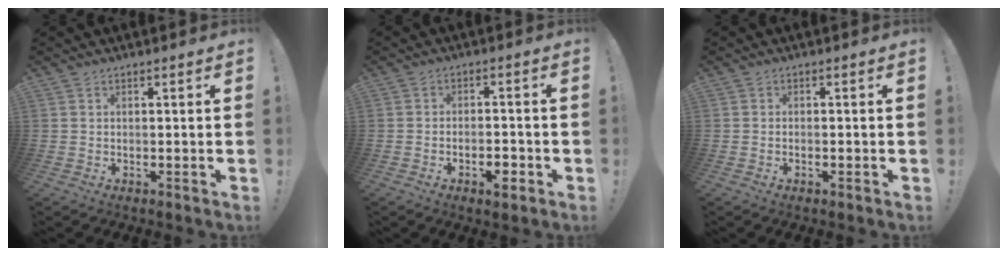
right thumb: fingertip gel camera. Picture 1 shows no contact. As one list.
[{"total": 4.6, "force": [-2.4, 2.3, 3.1], "torque": [-0.037, 0.013, -0.041]}, {"total": 0.7, "force": [-0.5, 0.3, 0.5], "torque": [-0.009, 0.000, -0.009]}]